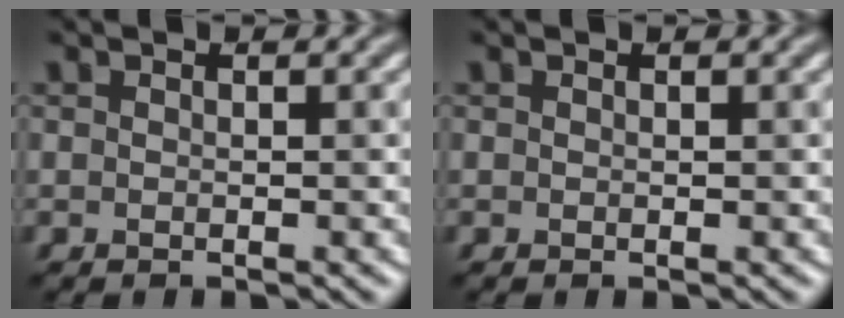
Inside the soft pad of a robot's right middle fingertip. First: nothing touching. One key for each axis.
{"total": 0.0}